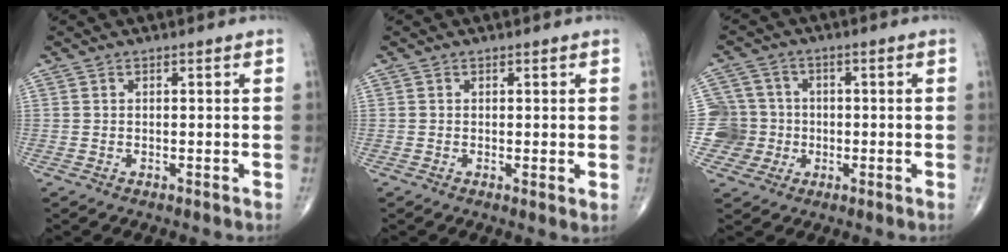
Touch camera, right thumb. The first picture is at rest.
{"total": 1.4, "force": [0.2, 0.4, 1.3], "torque": [-0.020, -0.007, -0.002]}
{"total": 7.9, "force": [-1.2, 7.8, 0.0], "torque": [0.030, 0.022, -0.024]}